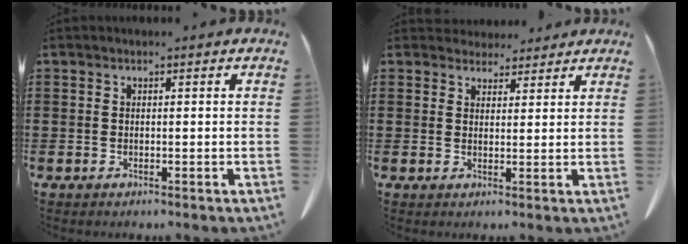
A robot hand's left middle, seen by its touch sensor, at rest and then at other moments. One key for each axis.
{"total": 3.5, "fx": 3.2, "fy": 1.3, "fz": 0.3, "tx": -0.008, "ty": -0.008, "tz": 0.061}